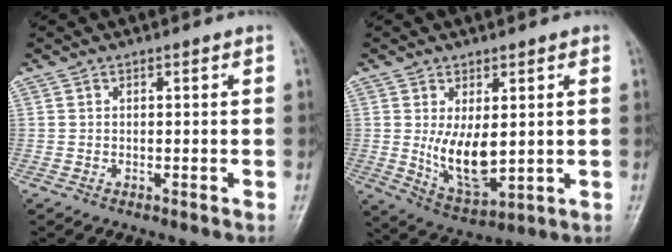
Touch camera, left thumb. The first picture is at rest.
{"total": 9.6, "force": [0.9, 4.9, 8.2], "torque": [-0.124, -0.028, 0.032]}